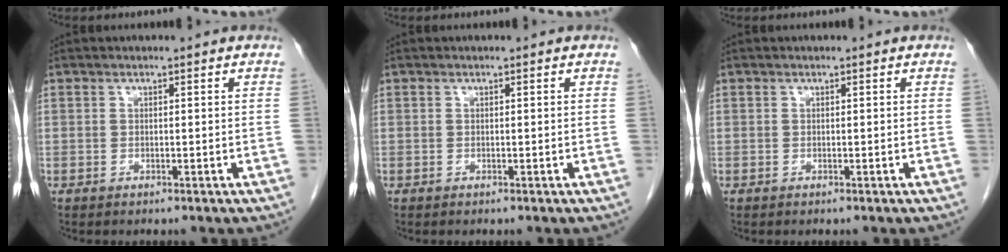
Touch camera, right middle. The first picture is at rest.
{"total": 0.0}
{"total": 0.0}